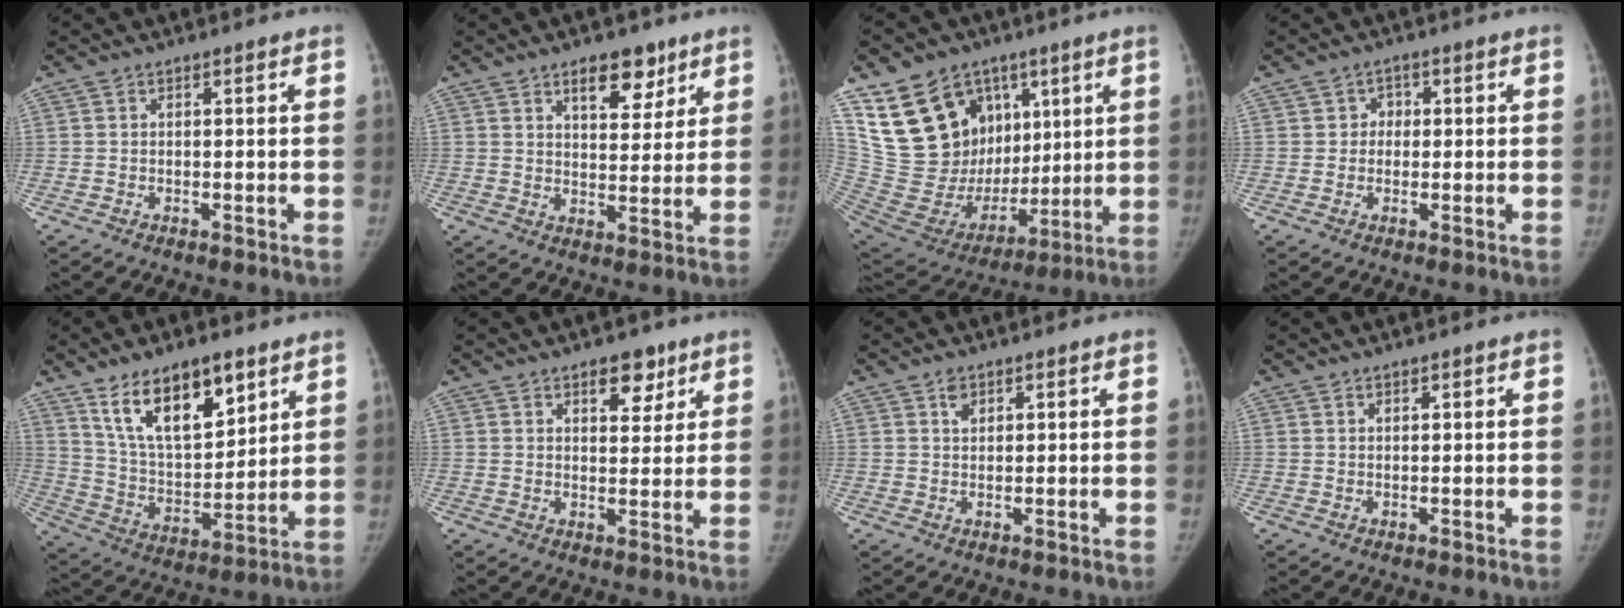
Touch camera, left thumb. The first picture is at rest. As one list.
[{"total": 8.5, "force": [5.3, 4.3, 4.9], "torque": [-0.038, -0.031, 0.080]}, {"total": 24.7, "force": [10.9, 17.5, 13.7], "torque": [-0.213, -0.013, 0.213]}, {"total": 2.5, "force": [0.3, 2.4, 0.7], "torque": [0.012, 0.006, -0.002]}, {"total": 17.4, "force": [10.4, 8.1, 11.4], "torque": [-0.147, -0.053, 0.195]}, {"total": 6.2, "force": [3.8, 3.4, 3.5], "torque": [-0.019, -0.021, 0.054]}, {"total": 2.2, "force": [1.3, 1.4, 1.1], "torque": [-0.010, -0.006, 0.022]}, {"total": 0.9, "force": [0.7, 0.4, 0.3], "torque": [0.001, -0.004, 0.011]}]